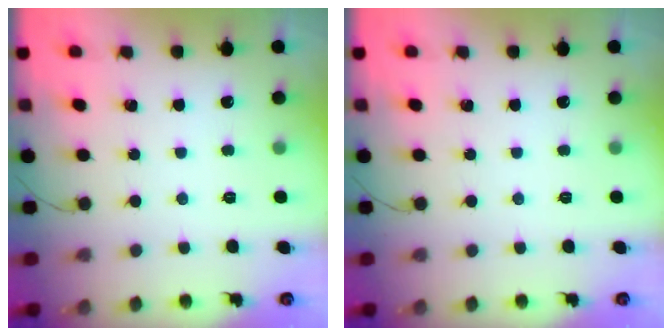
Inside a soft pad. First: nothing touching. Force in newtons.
{"total": 0.0}